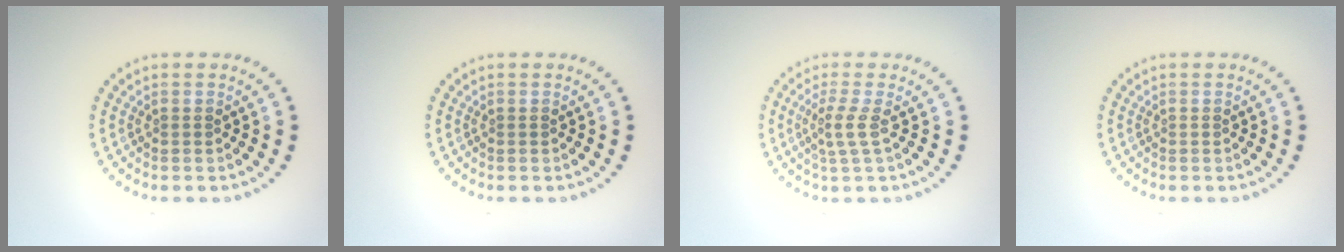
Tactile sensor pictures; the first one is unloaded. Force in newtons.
{"total": 0.0}
{"total": 2.1, "press": 1.5, "slide": 1.5}
{"total": 0.0}